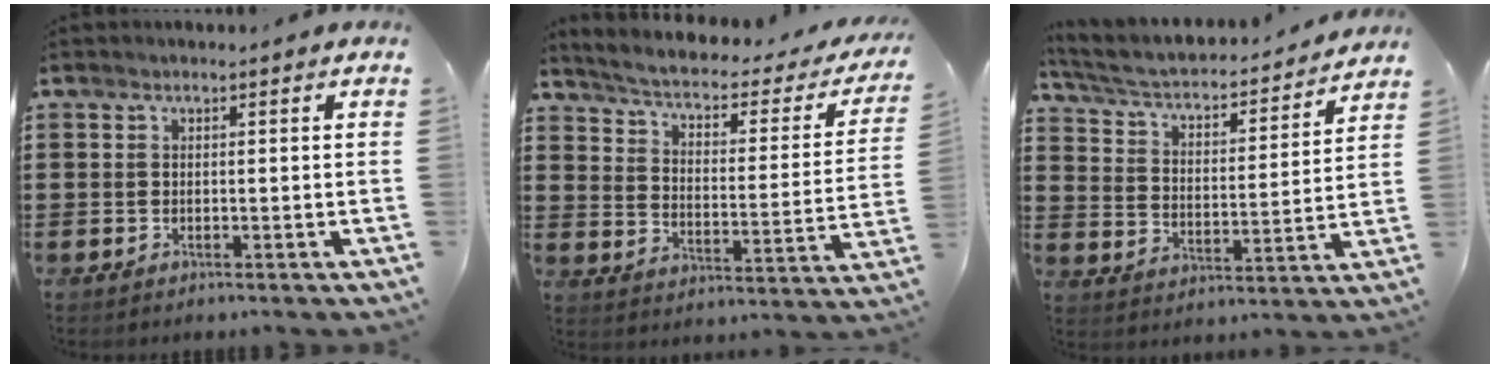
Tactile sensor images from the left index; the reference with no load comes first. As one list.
[{"total": 2.8, "force": [1.9, 0.8, 2.0], "torque": [-0.052, -0.023, 0.021]}, {"total": 3.6, "force": [3.1, 0.9, 1.7], "torque": [-0.050, -0.030, 0.042]}]